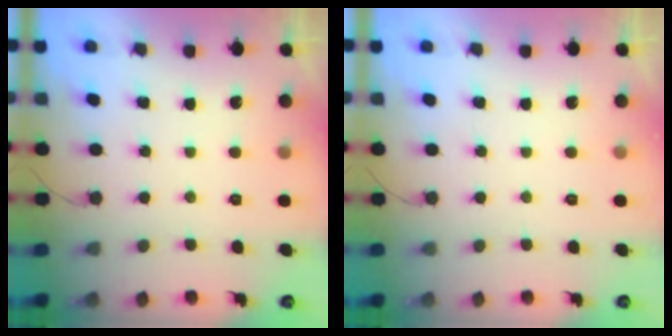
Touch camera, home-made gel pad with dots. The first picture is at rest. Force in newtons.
{"total": 0.0}